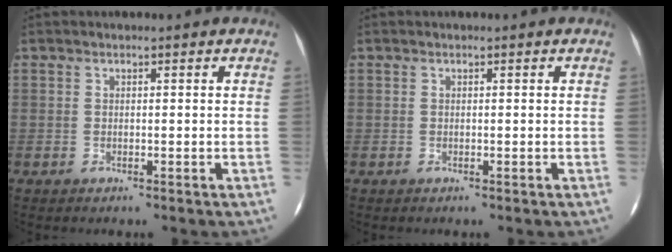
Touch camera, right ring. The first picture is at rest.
{"total": 0.0}